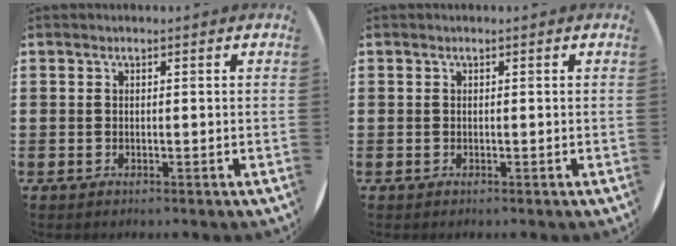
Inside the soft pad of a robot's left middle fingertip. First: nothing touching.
{"total": 0.0}